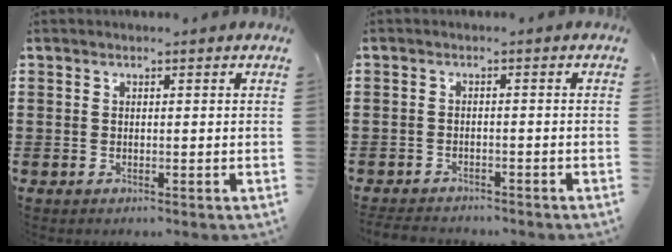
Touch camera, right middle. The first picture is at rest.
{"total": 2.3, "force": [-2.2, 0.5, 0.0], "torque": [-0.007, -0.001, -0.049]}